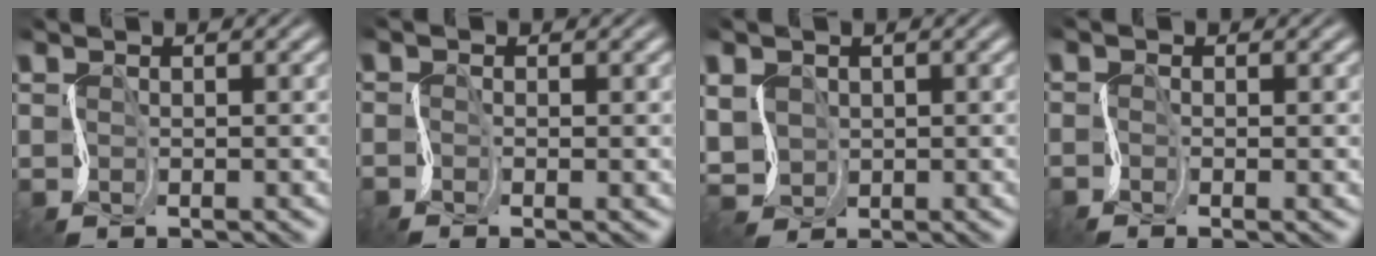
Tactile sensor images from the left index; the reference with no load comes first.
{"total": 0.7, "force": [-0.3, -0.1, 0.6], "torque": [-0.001, 0.005, -0.016]}
{"total": 2.2, "force": [0.5, 1.9, 1.0], "torque": [-0.031, -0.002, 0.008]}
{"total": 1.0, "force": [-0.3, 0.0, 0.9], "torque": [-0.002, 0.005, -0.018]}